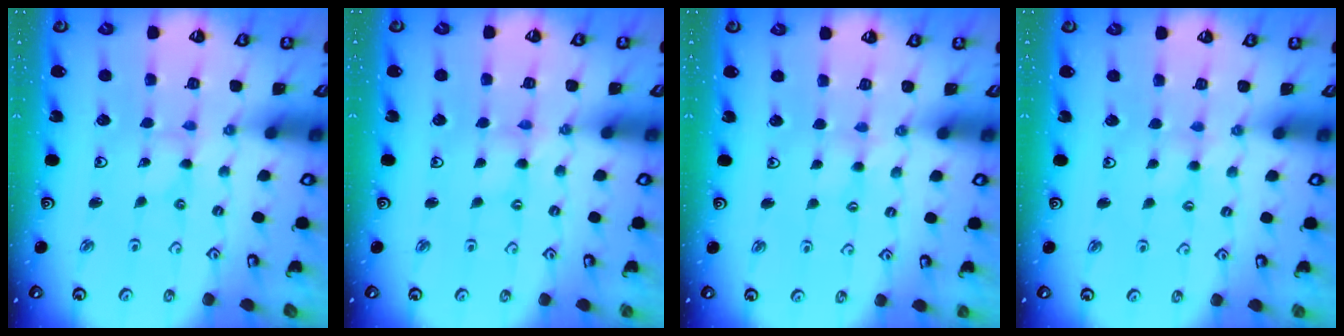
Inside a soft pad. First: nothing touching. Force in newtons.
{"total": 0.9, "press": 0.8, "slide": 0.2}
{"total": 2.0, "press": 2.0, "slide": 0.2}
{"total": 1.6, "press": 1.5, "slide": 0.3}